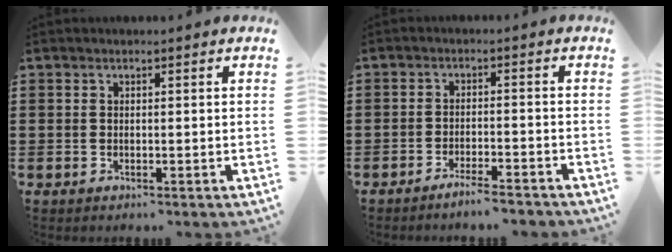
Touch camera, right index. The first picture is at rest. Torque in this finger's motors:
{"motor_torque": [0.44, 0.42, -0.25, -0.03]}